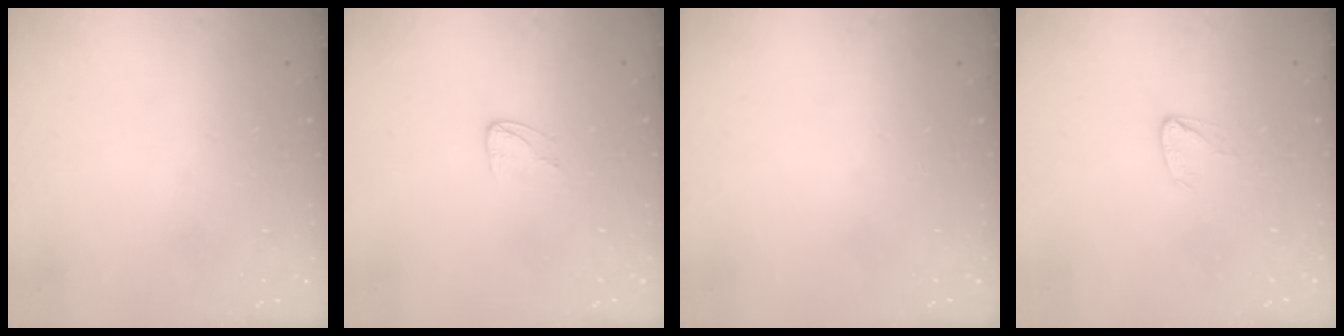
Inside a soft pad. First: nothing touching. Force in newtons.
{"total": 3.1, "press": 3.1, "slide": 0.3}
{"total": 0.0}
{"total": 2.7, "press": 2.7, "slide": 0.3}